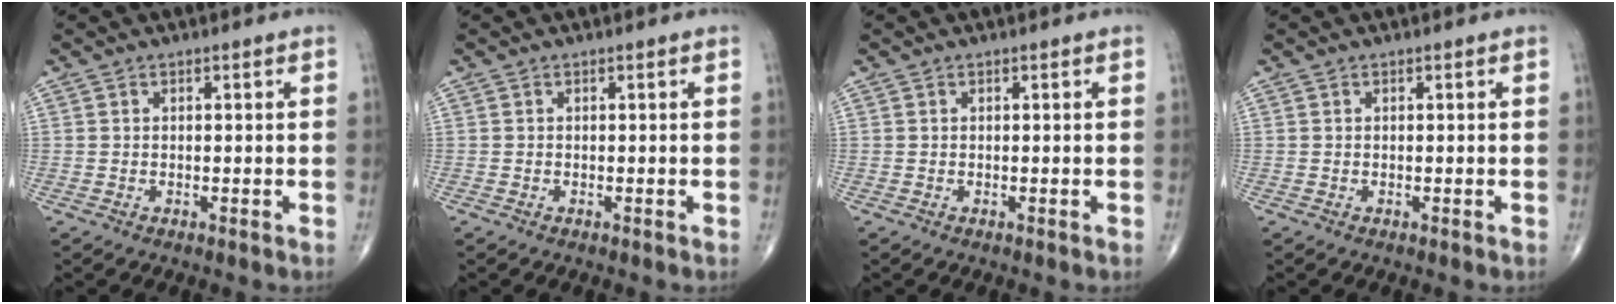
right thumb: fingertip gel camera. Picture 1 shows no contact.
{"total": 0.0}
{"total": 0.0}
{"total": 0.0}